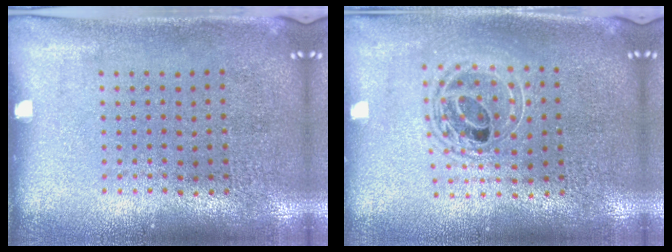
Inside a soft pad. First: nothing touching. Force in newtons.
{"total": 1.6, "press": 1.4, "slide": 0.8}